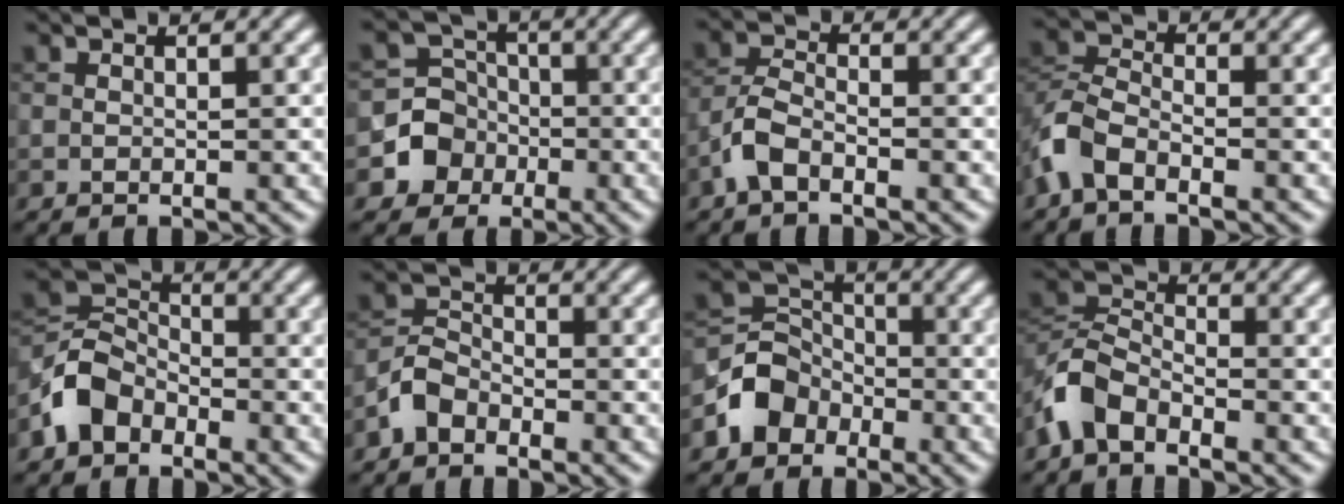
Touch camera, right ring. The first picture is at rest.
{"total": 4.3, "force": [-1.5, 4.0, 0.5], "torque": [0.018, 0.007, -0.048]}
{"total": 2.9, "force": [-1.8, 1.2, 1.9], "torque": [-0.043, 0.006, -0.046]}
{"total": 4.5, "force": [-2.6, 2.4, 2.8], "torque": [-0.068, 0.002, -0.067]}
{"total": 4.4, "force": [-2.7, 3.0, 1.7], "torque": [-0.037, 0.008, -0.066]}
{"total": 2.9, "force": [-2.0, 1.8, 1.0], "torque": [-0.020, 0.010, -0.051]}
{"total": 4.1, "force": [-2.2, 3.3, 1.0], "torque": [-0.011, 0.008, -0.051]}
{"total": 4.8, "force": [-3.1, 2.6, 2.5], "torque": [-0.057, 0.006, -0.077]}